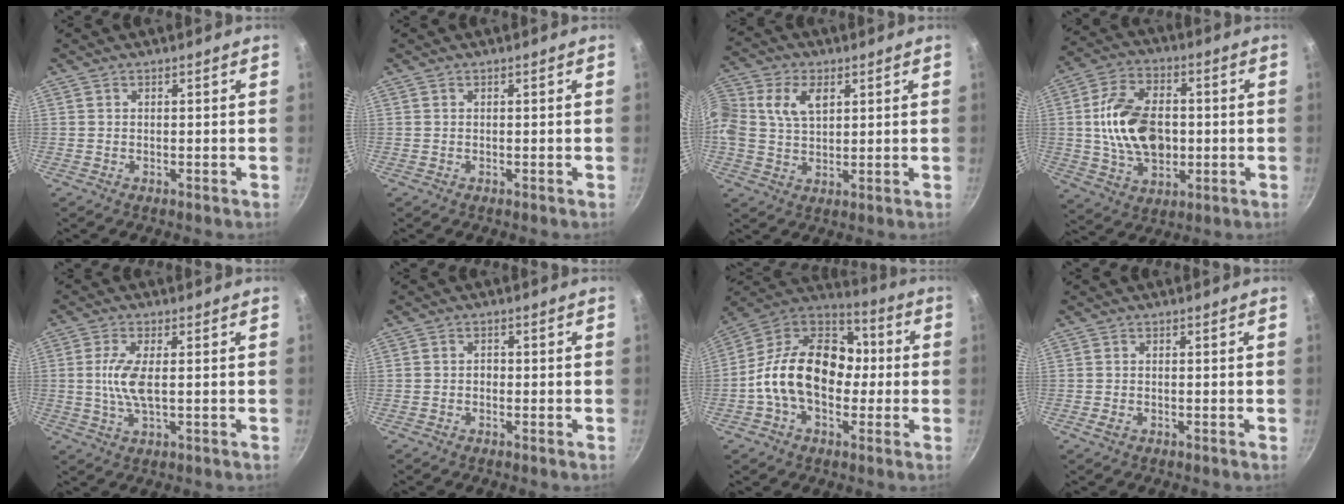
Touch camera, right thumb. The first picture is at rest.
{"total": 0.0}
{"total": 12.2, "force": [3.5, 8.7, 7.8], "torque": [-0.164, 0.021, 0.058]}
{"total": 15.7, "force": [0.0, 10.4, 11.7], "torque": [-0.190, 0.015, 0.000]}
{"total": 6.4, "force": [0.3, 2.2, 6.0], "torque": [-0.136, 0.000, 0.004]}
{"total": 1.2, "force": [-0.5, 1.0, 0.6], "torque": [-0.008, 0.006, -0.010]}
{"total": 20.5, "force": [-1.5, 14.5, 14.5], "torque": [-0.203, 0.052, -0.044]}
{"total": 1.3, "force": [-0.6, 0.6, 0.9], "torque": [-0.021, 0.001, -0.013]}